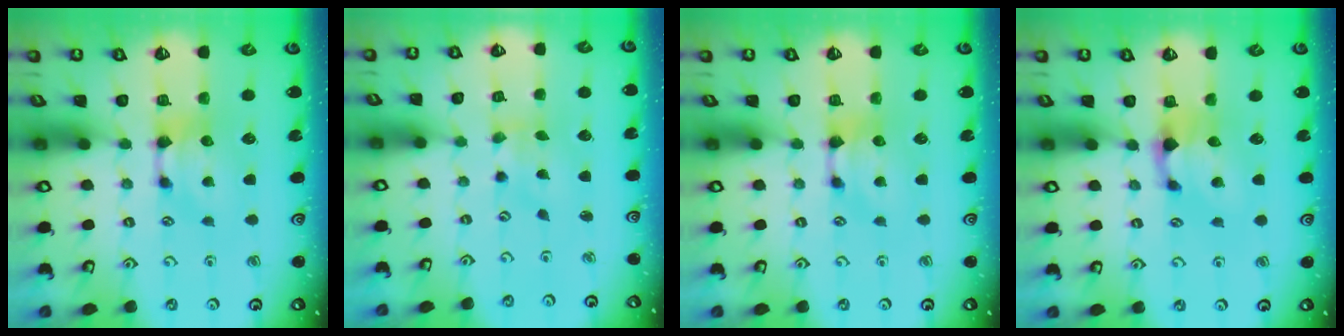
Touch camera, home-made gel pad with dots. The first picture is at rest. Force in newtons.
{"total": 2.7, "press": 2.6, "slide": 1.0}
{"total": 0.0}
{"total": 1.2, "press": 0.1, "slide": 1.2}